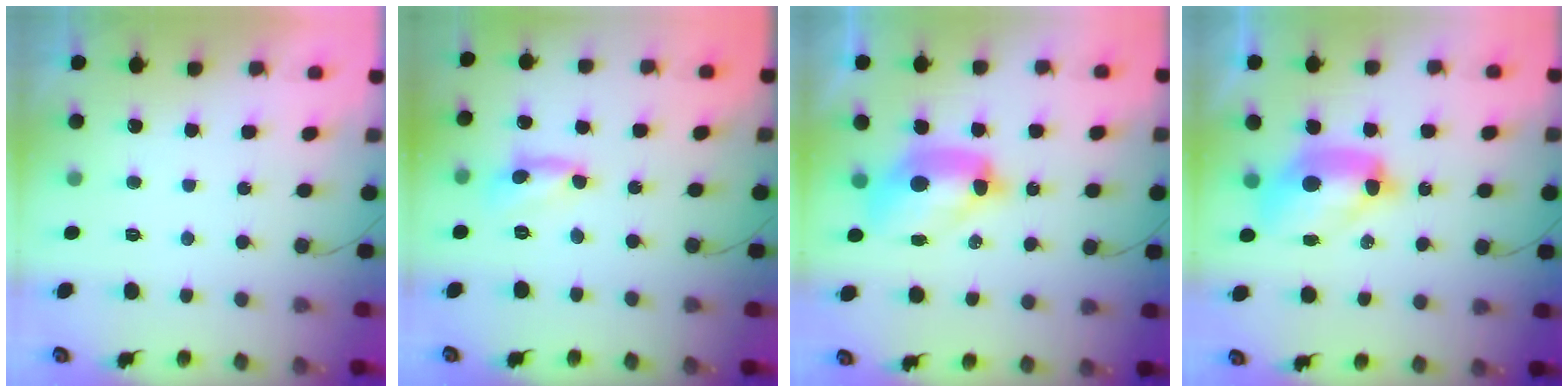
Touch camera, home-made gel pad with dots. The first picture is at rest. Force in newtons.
{"total": 3.8, "press": 3.8, "slide": 0.2}
{"total": 10.7, "press": 10.6, "slide": 1.1}
{"total": 10.7, "press": 10.6, "slide": 1.1}